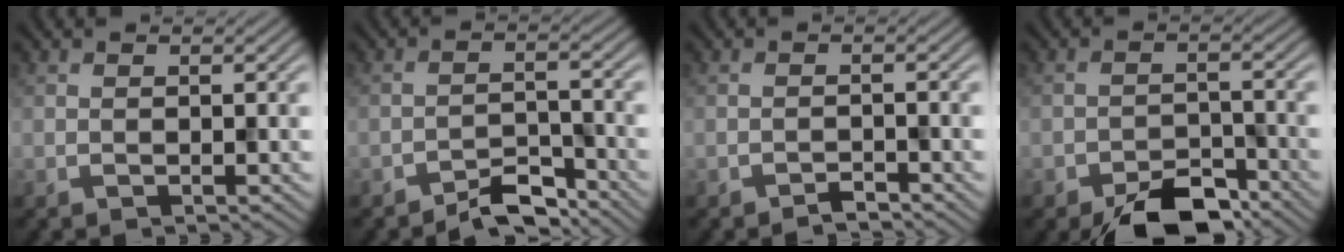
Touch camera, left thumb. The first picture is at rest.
{"total": 4.3, "force": [-3.8, 1.2, 1.7], "torque": [-0.025, 0.005, -0.073]}
{"total": 1.3, "force": [-1.2, 0.2, 0.5], "torque": [-0.006, 0.001, -0.025]}
{"total": 6.8, "force": [-5.3, 2.8, 3.3], "torque": [-0.047, -0.006, -0.094]}